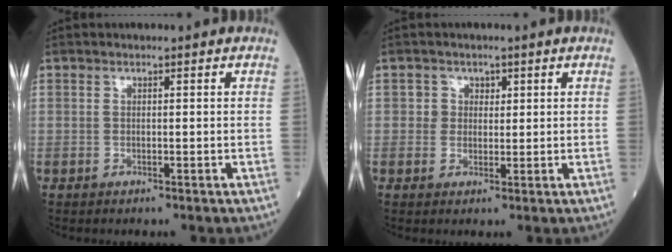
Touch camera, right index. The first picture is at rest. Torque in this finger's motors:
{"motor_torque": [-0.06, -0.02, -0.02, 0.01]}